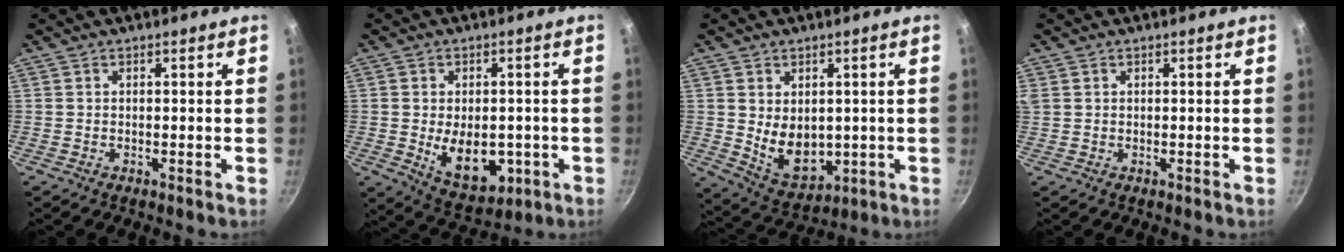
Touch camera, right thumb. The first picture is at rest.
{"total": 11.3, "force": [-2.1, 7.2, 8.5], "torque": [-0.096, -0.009, -0.013]}
{"total": 9.3, "force": [0.5, 6.7, 6.4], "torque": [-0.083, -0.020, 0.036]}
{"total": 1.5, "force": [0.6, 1.1, 0.7], "torque": [-0.014, 0.004, 0.014]}